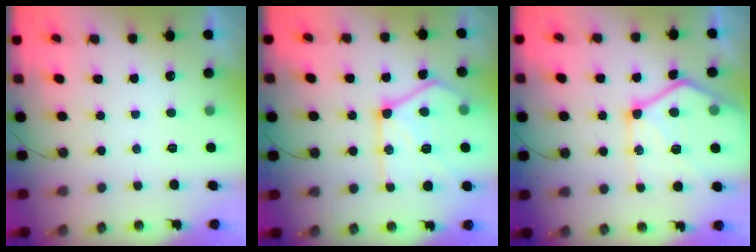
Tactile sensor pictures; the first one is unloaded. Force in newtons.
{"total": 20.1, "press": 20.1, "slide": 1.4}
{"total": 20.6, "press": 20.6, "slide": 1.8}